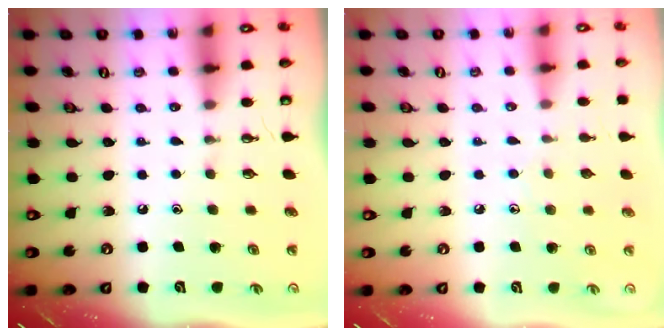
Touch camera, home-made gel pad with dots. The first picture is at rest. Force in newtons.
{"total": 4.4, "press": 4.3, "slide": 0.5}